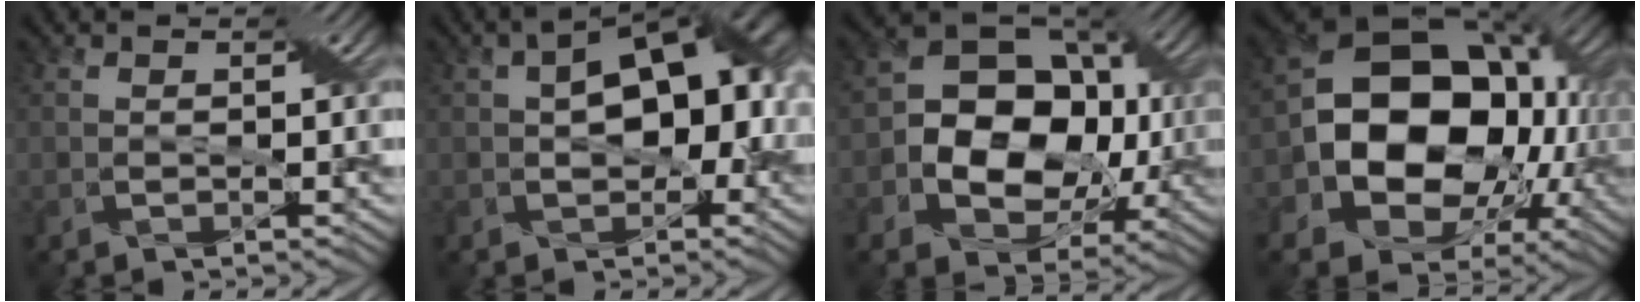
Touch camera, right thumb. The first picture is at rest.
{"total": 12.2, "force": [0.5, 7.3, 9.8], "torque": [-0.120, 0.017, 0.002]}
{"total": 14.3, "force": [-1.2, 10.6, 9.6], "torque": [-0.148, -0.004, -0.024]}
{"total": 18.4, "force": [-1.6, 14.1, 11.8], "torque": [-0.197, -0.038, -0.007]}